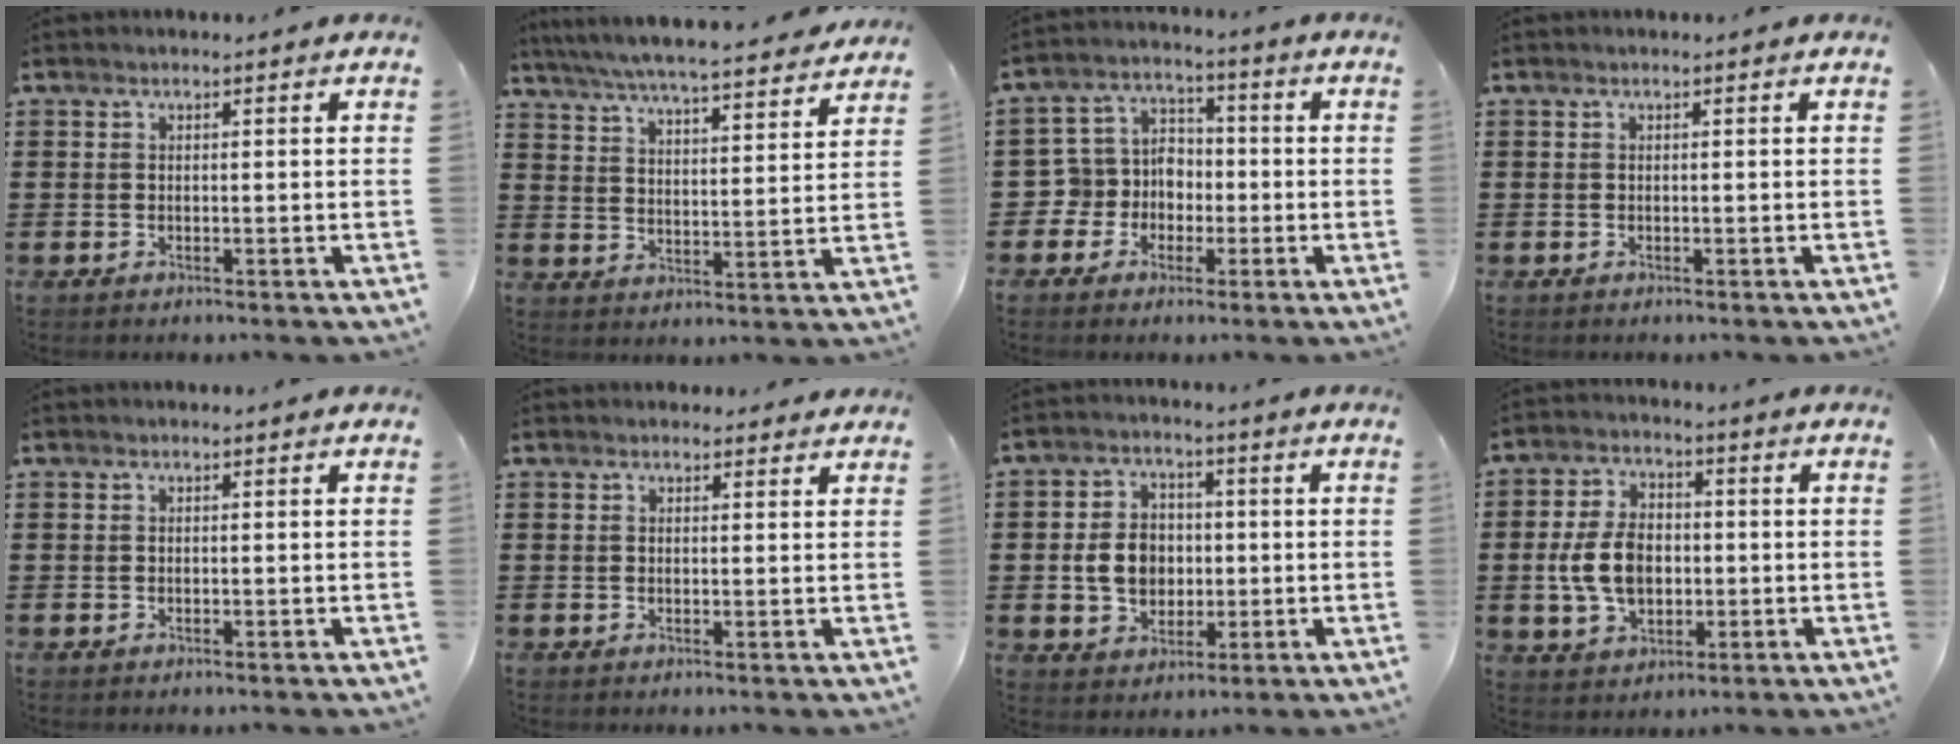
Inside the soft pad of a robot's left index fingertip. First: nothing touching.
{"total": 5.9, "force": [5.7, -0.3, 1.6], "torque": [-0.058, -0.041, 0.096]}
{"total": 6.1, "force": [-1.5, 5.8, 0.9], "torque": [-0.059, 0.001, -0.034]}
{"total": 0.0}
{"total": 0.0}
{"total": 1.3, "force": [1.3, 0.5, 0.1], "torque": [-0.004, 0.004, 0.025]}
{"total": 6.9, "force": [-0.4, 5.5, 4.1], "torque": [-0.096, 0.008, -0.012]}
{"total": 8.4, "force": [-0.8, 5.7, 6.1], "torque": [-0.135, 0.005, -0.019]}